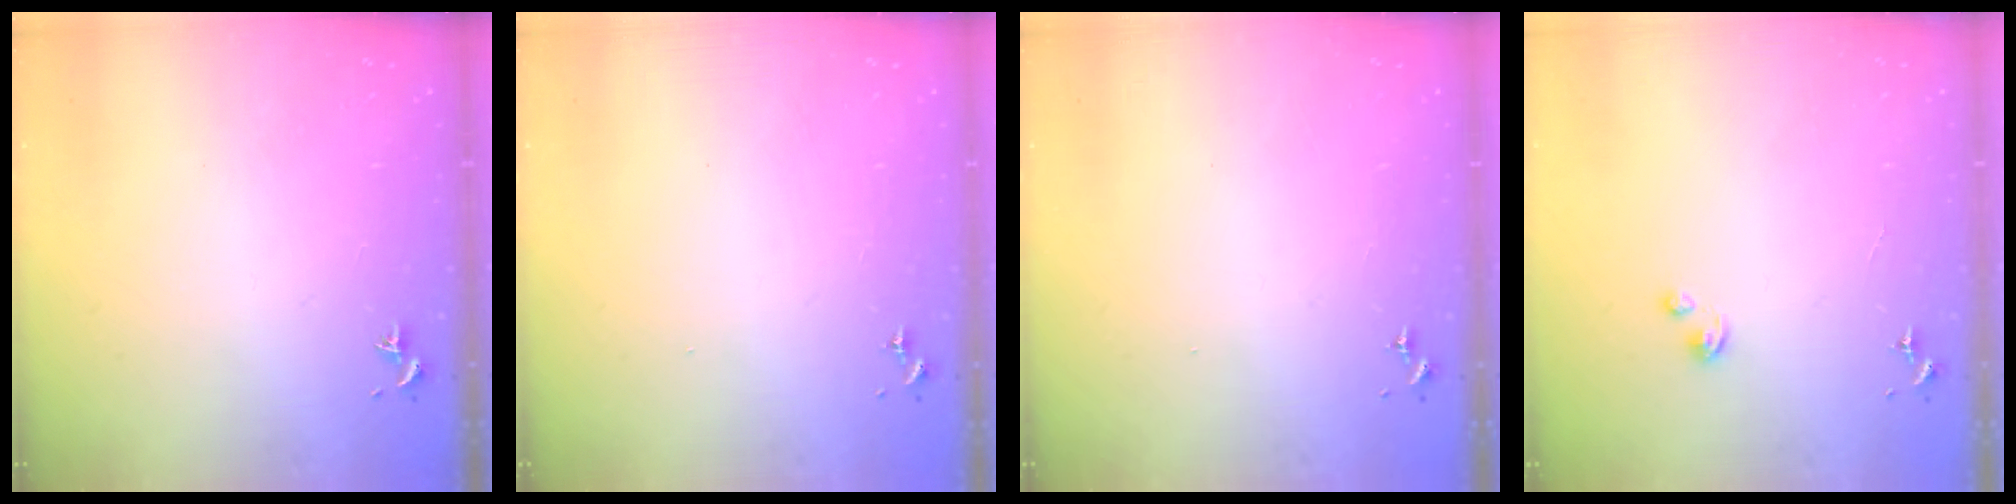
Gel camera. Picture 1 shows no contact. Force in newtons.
{"total": 0.0}
{"total": 0.0}
{"total": 1.9, "press": 1.9, "slide": 0.2}